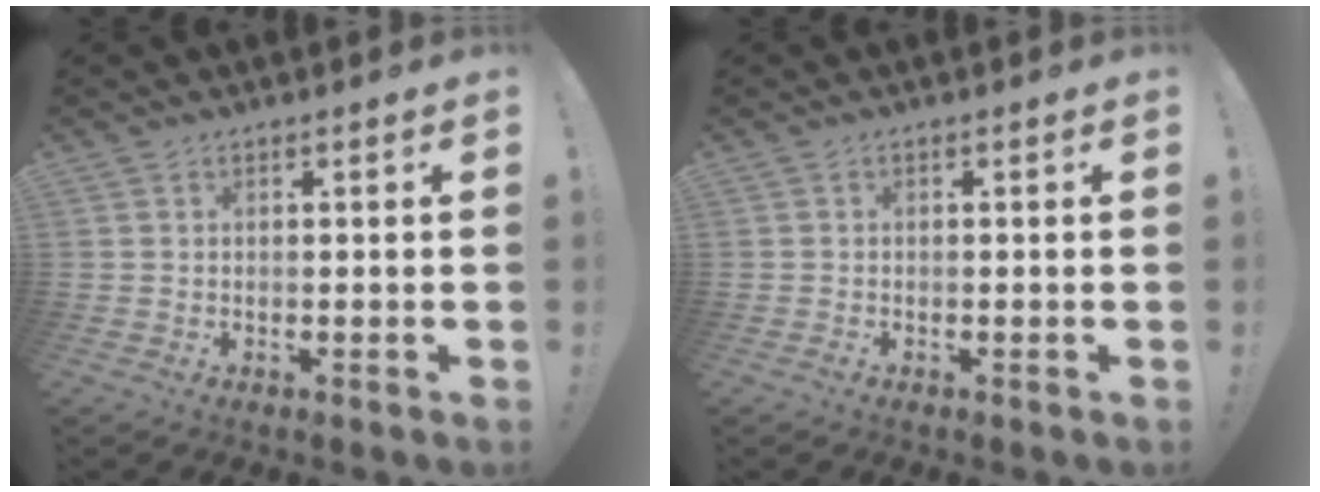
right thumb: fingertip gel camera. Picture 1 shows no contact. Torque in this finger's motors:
{"motor_torque": [0.00, 0.11, 0.07, 0.07, 0.00]}